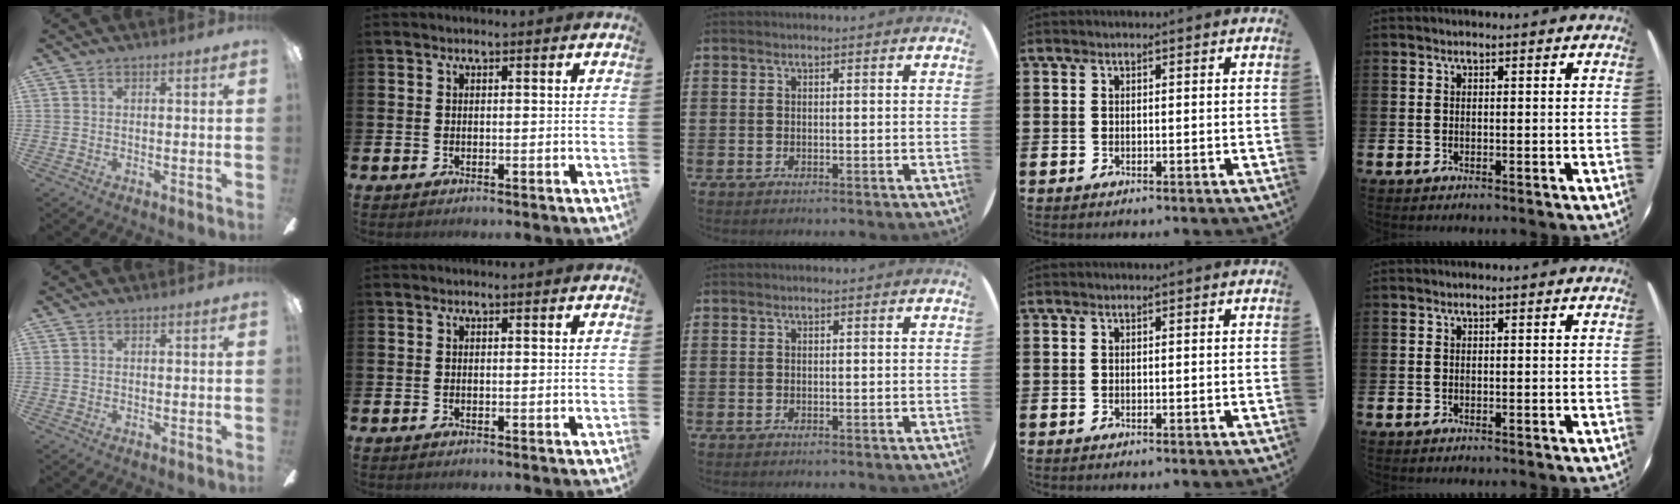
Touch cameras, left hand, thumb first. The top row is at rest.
{}